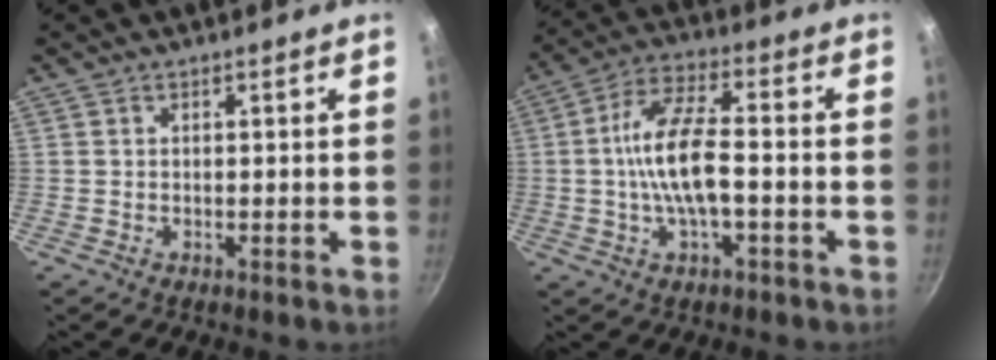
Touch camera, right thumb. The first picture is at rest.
{"total": 11.9, "force": [-1.6, 4.5, 10.9], "torque": [-0.204, 0.029, -0.041]}